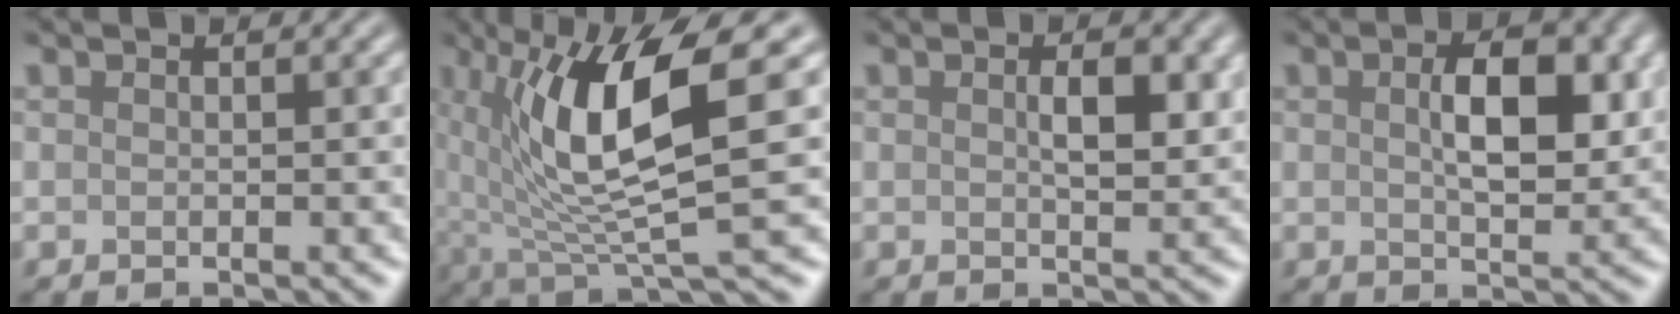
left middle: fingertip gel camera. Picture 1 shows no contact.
{"total": 10.3, "force": [2.0, 2.5, 9.8], "torque": [-0.163, -0.004, 0.040]}
{"total": 3.0, "force": [0.7, 1.2, 2.7], "torque": [-0.045, -0.002, 0.013]}
{"total": 5.2, "force": [1.1, 2.3, 4.5], "torque": [-0.078, 0.002, 0.018]}